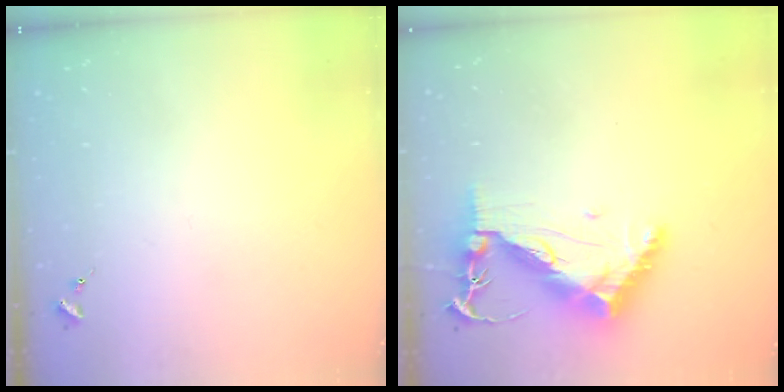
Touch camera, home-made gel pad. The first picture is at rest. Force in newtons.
{"total": 12.4, "press": 12.3, "slide": 1.4}